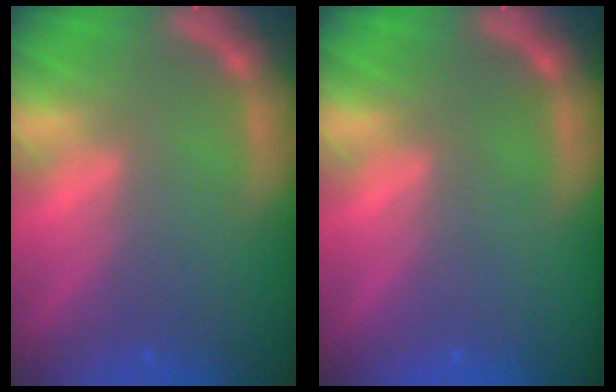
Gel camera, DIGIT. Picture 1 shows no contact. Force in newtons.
{"total": 0.0}